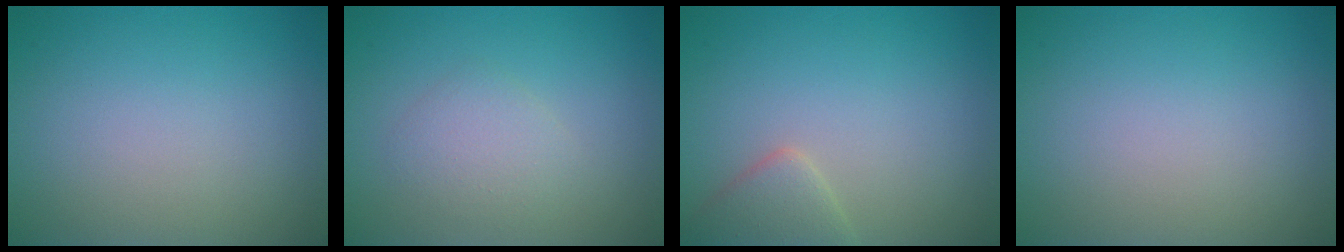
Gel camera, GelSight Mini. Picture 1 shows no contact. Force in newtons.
{"total": 2.1, "press": 2.1, "slide": 0.0}
{"total": 2.4, "press": 2.4, "slide": 0.1}
{"total": 0.0}